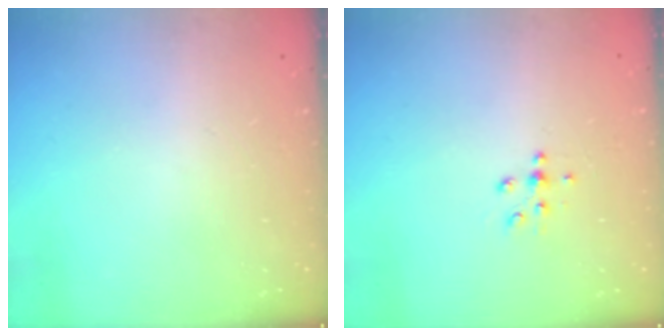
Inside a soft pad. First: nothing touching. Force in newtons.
{"total": 5.8, "press": 5.5, "slide": 2.0}